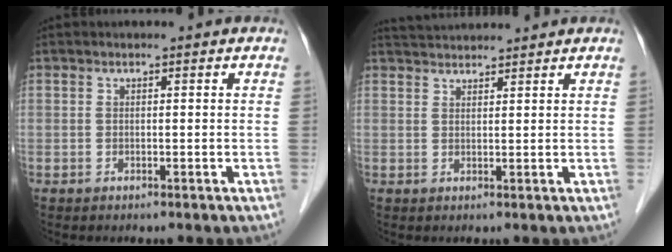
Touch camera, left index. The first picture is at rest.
{"total": 5.3, "force": [5.2, 0.1, 1.1], "torque": [-0.023, 0.036, 0.086]}